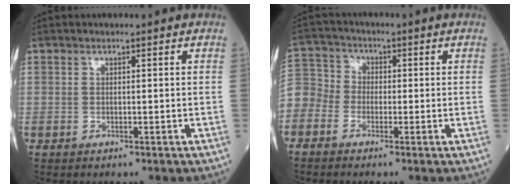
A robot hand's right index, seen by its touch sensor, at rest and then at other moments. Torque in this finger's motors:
{"motor_torque": [1.72, -0.42, 1.04, 0.21]}